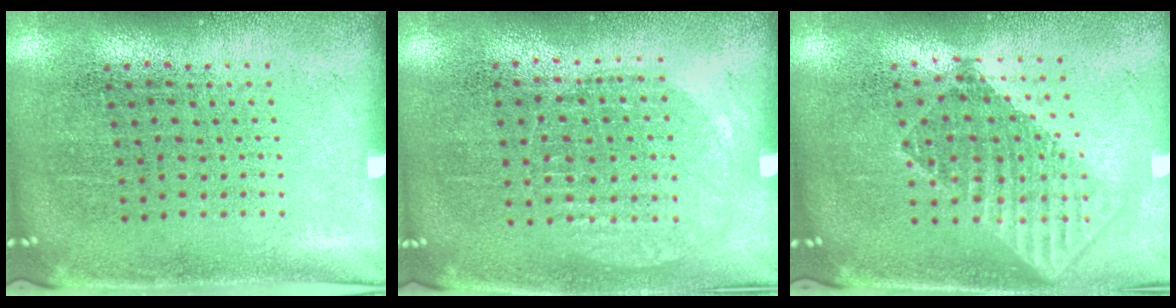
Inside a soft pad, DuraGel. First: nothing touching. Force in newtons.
{"total": 1.0, "press": 0.9, "slide": 0.4}
{"total": 1.7, "press": 1.4, "slide": 1.1}